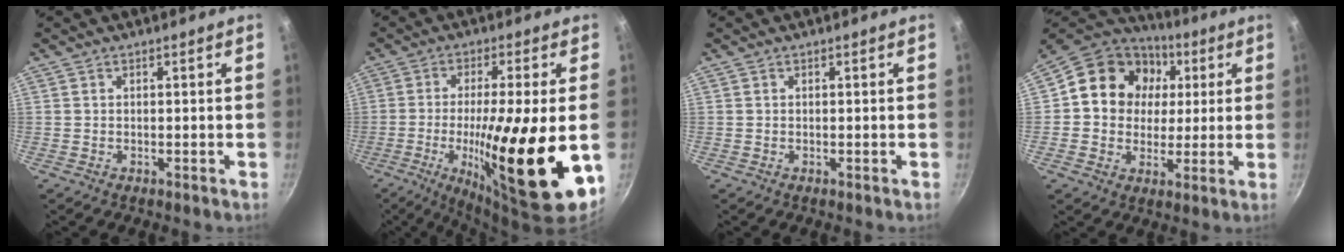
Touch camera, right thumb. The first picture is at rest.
{"total": 21.0, "force": [-3.7, 3.5, 20.4], "torque": [-0.328, -0.006, -0.056]}
{"total": 0.0}
{"total": 16.4, "force": [3.3, 14.1, 7.9], "torque": [-0.113, 0.015, 0.040]}